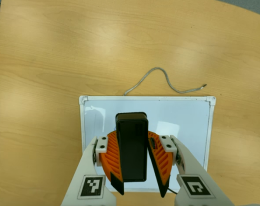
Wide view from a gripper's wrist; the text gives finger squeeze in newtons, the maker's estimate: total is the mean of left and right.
{"total": 9.3, "left": 9.3, "right": 9.3}